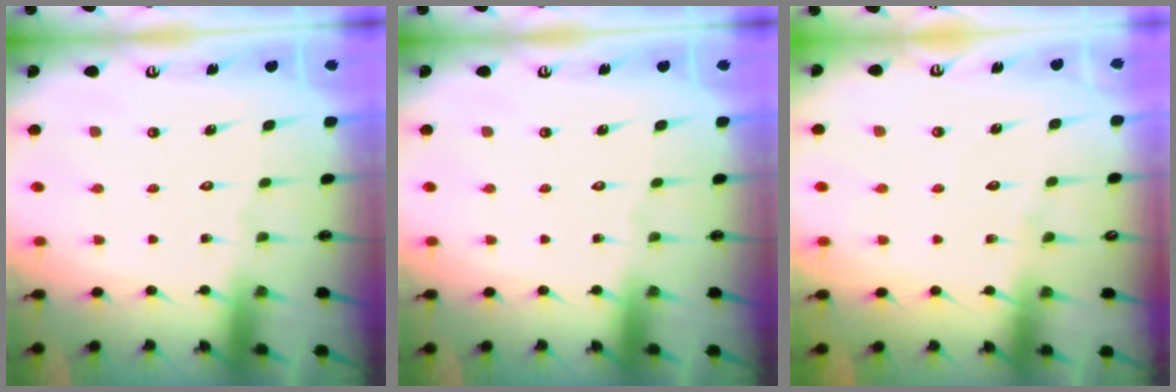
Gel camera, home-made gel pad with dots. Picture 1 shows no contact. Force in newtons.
{"total": 0.0}
{"total": 3.0, "press": 3.0, "slide": 0.3}